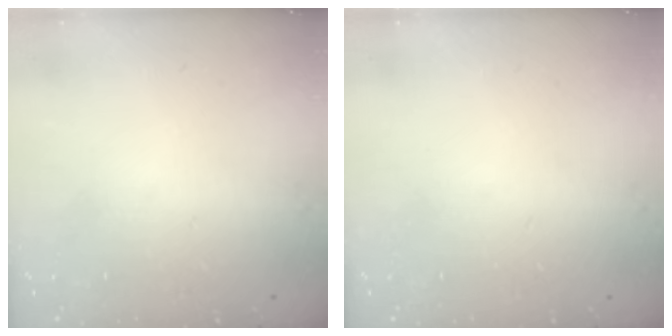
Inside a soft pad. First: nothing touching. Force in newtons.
{"total": 0.0}